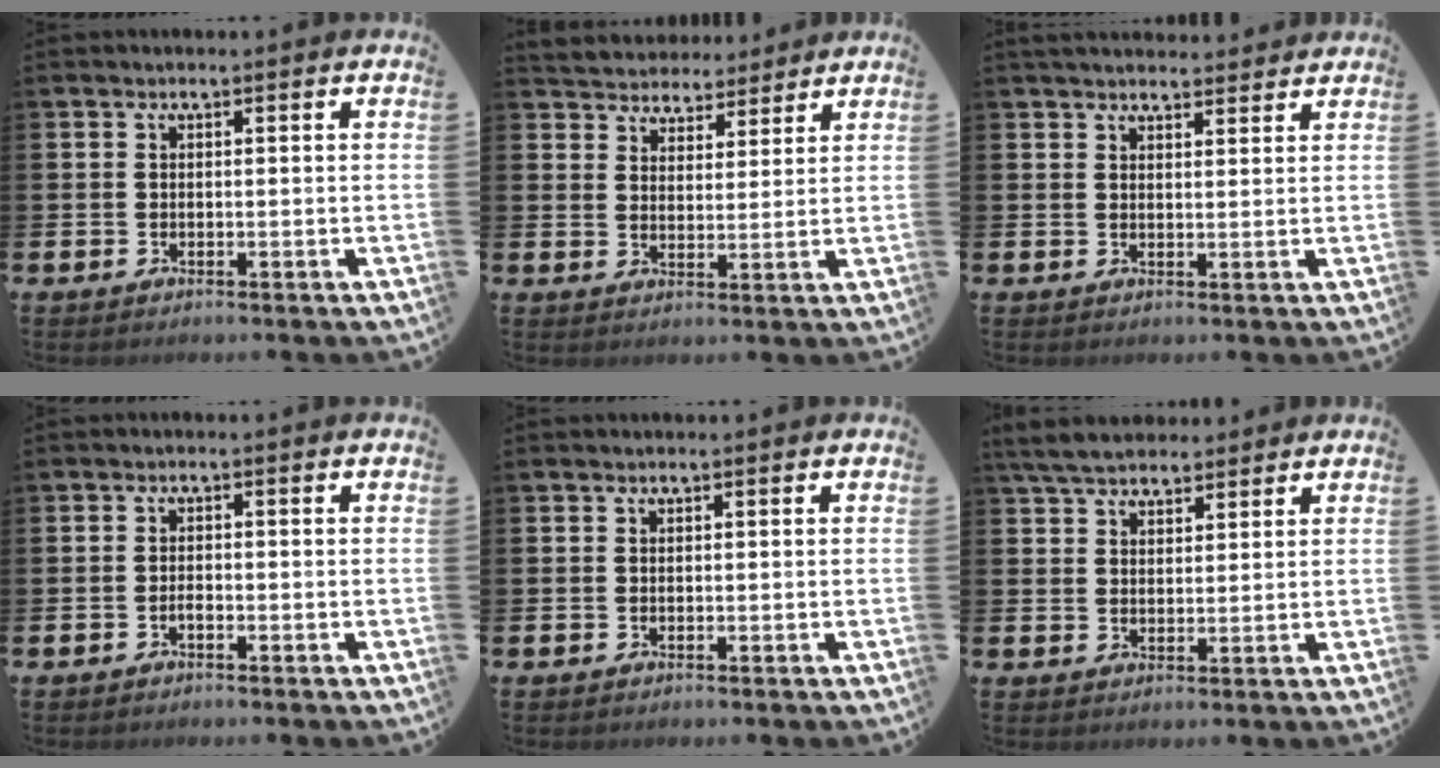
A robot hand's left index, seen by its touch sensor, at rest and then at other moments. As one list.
[{"total": 4.3, "force": [4.0, 1.4, -0.8], "torque": [-0.011, -0.024, 0.071]}, {"total": 3.0, "force": [2.9, 0.7, 0.3], "torque": [-0.003, -0.014, 0.052]}, {"total": 0.9, "force": [-0.6, 0.3, 0.6], "torque": [-0.020, 0.000, -0.009]}, {"total": 0.0}, {"total": 5.3, "force": [4.9, 1.6, 1.3], "torque": [-0.039, -0.013, 0.090]}]